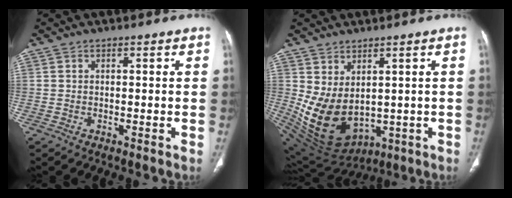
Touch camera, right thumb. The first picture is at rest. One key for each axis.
{"total": 12.4, "fx": 0.8, "fy": 8.1, "fz": 9.3, "tx": -0.151, "ty": -0.021, "tz": 0.056}